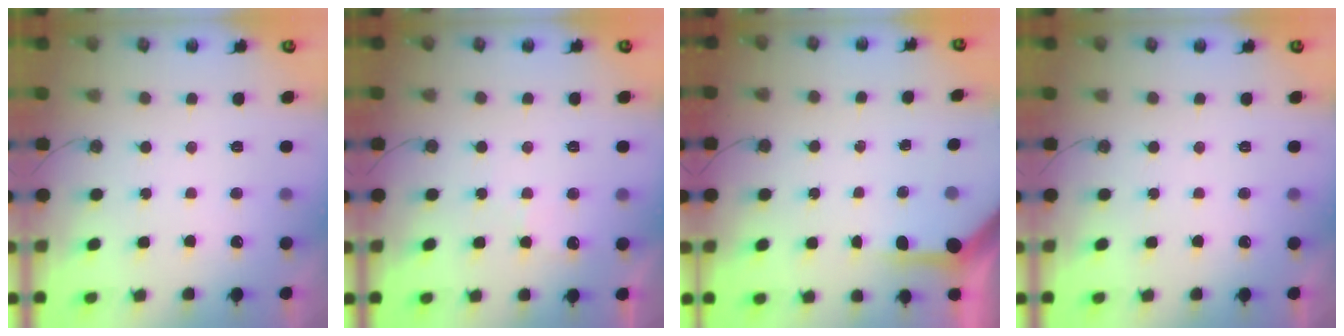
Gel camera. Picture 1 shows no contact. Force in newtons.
{"total": 4.8, "press": 4.7, "slide": 0.7}
{"total": 4.0, "press": 3.9, "slide": 0.4}
{"total": 0.0}